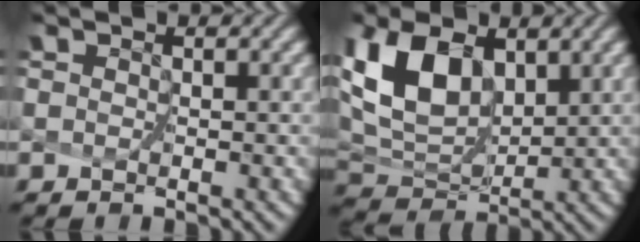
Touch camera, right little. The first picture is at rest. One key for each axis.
{"total": 6.9, "fx": 2.8, "fy": 4.2, "fz": 4.7, "tx": -0.110, "ty": -0.005, "tz": 0.056}